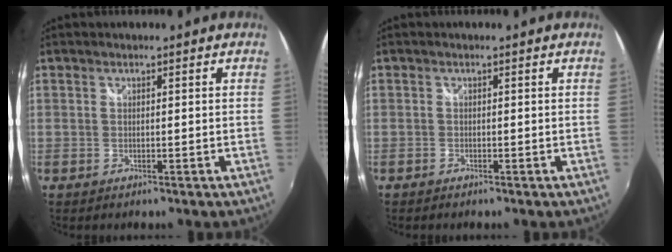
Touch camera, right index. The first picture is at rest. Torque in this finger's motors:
{"motor_torque": [-0.14, -0.14, -0.02, 0.00]}